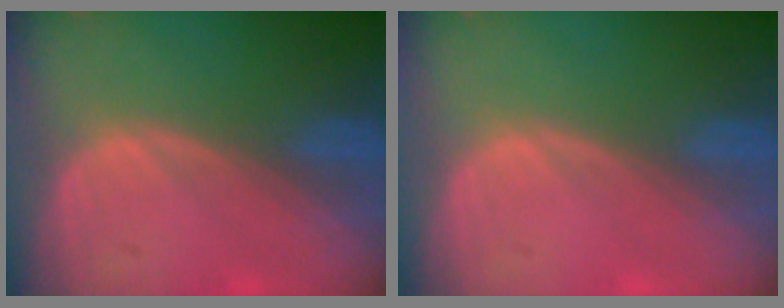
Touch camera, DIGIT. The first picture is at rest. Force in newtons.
{"total": 0.0}